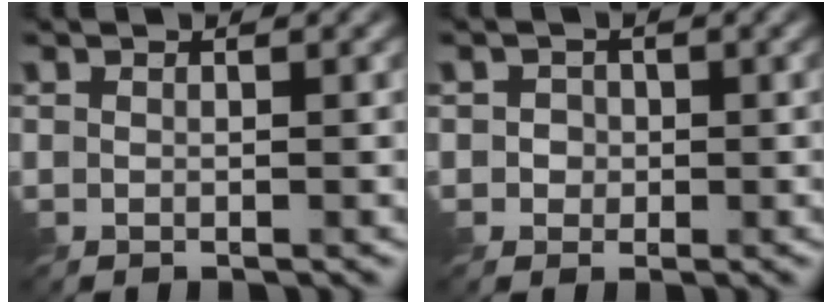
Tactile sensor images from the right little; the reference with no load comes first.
{"total": 1.9, "force": [0.2, 1.7, 0.6], "torque": [-0.009, 0.004, 0.005]}